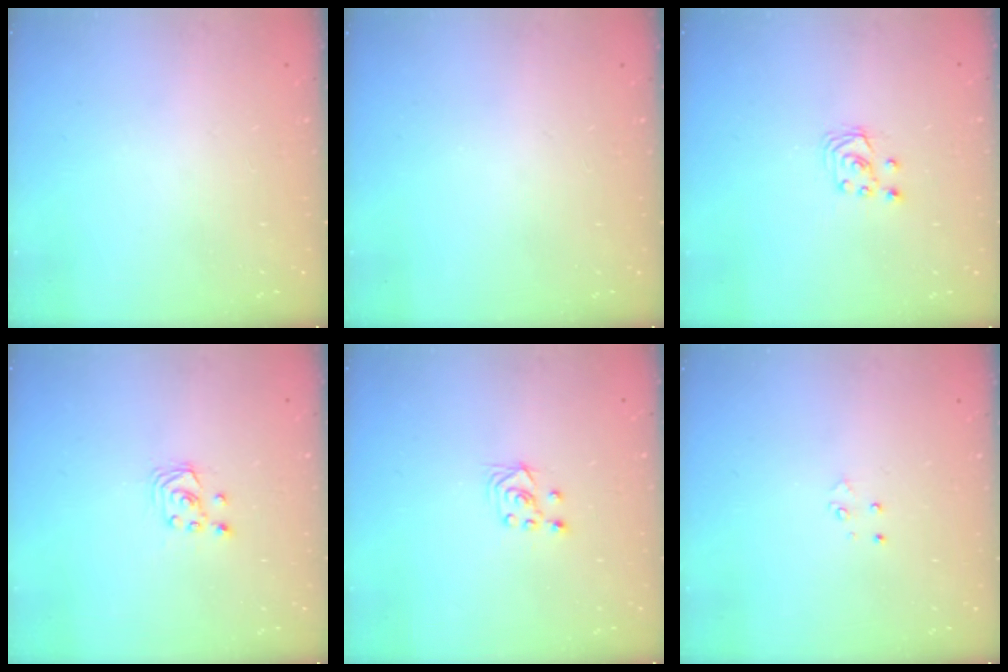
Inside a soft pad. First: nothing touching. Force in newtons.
{"total": 0.0}
{"total": 2.6, "press": 2.6, "slide": 0.3}
{"total": 2.9, "press": 2.8, "slide": 0.3}
{"total": 2.8, "press": 2.6, "slide": 1.1}
{"total": 3.3, "press": 3.2, "slide": 0.4}